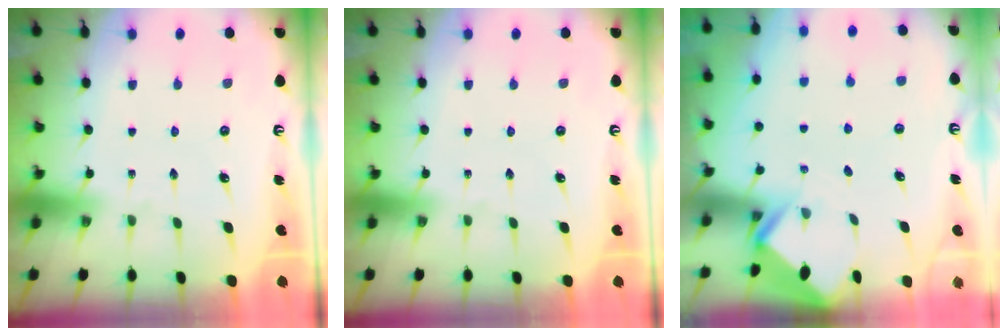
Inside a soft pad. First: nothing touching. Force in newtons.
{"total": 0.0}
{"total": 2.6, "press": 2.6, "slide": 0.2}